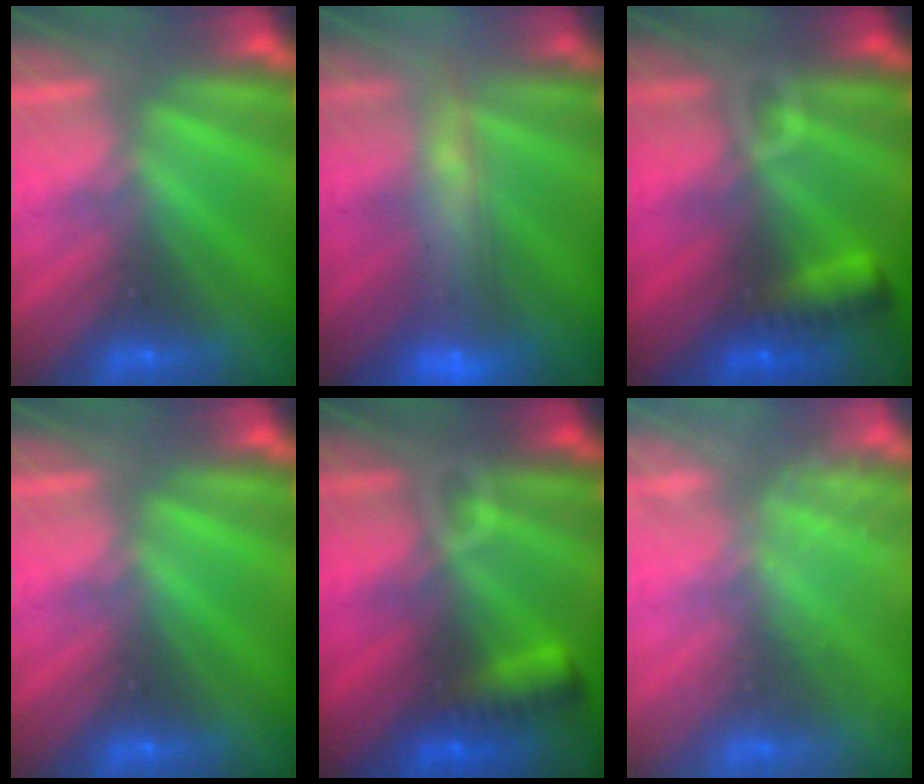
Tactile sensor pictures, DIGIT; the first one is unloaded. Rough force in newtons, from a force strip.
{"total": 8.0}
{"total": 7.4}
{"total": 0.0}
{"total": 7.4}
{"total": 2.4}